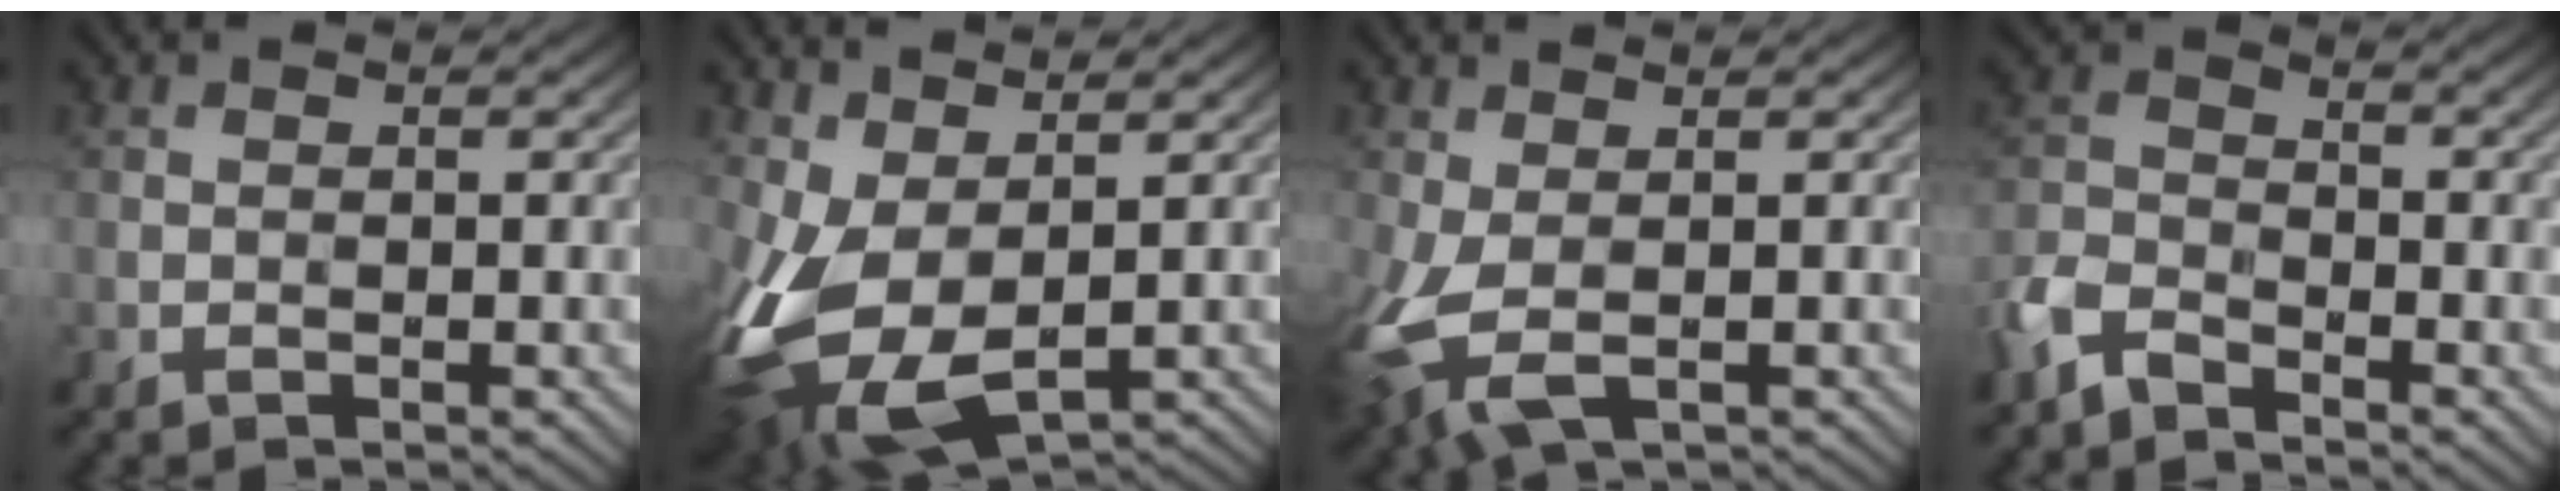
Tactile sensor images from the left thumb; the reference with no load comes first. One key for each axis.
{"total": 12.4, "fx": -0.4, "fy": 7.4, "fz": 10.0, "tx": -0.252, "ty": -0.042, "tz": 0.021}
{"total": 7.1, "fx": -1.3, "fy": 3.7, "fz": 5.9, "tx": -0.147, "ty": -0.022, "tz": -0.012}
{"total": 6.0, "fx": -4.6, "fy": 2.7, "fz": 2.8, "tx": -0.069, "ty": -0.010, "tz": -0.107}